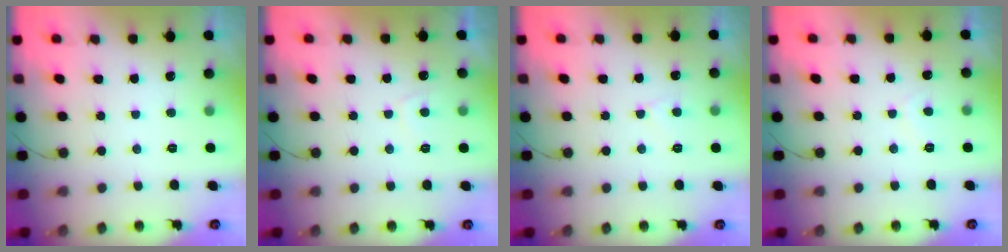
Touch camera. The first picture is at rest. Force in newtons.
{"total": 1.8, "press": 1.6, "slide": 0.7}
{"total": 2.7, "press": 2.7, "slide": 0.2}
{"total": 1.1, "press": 0.9, "slide": 0.6}